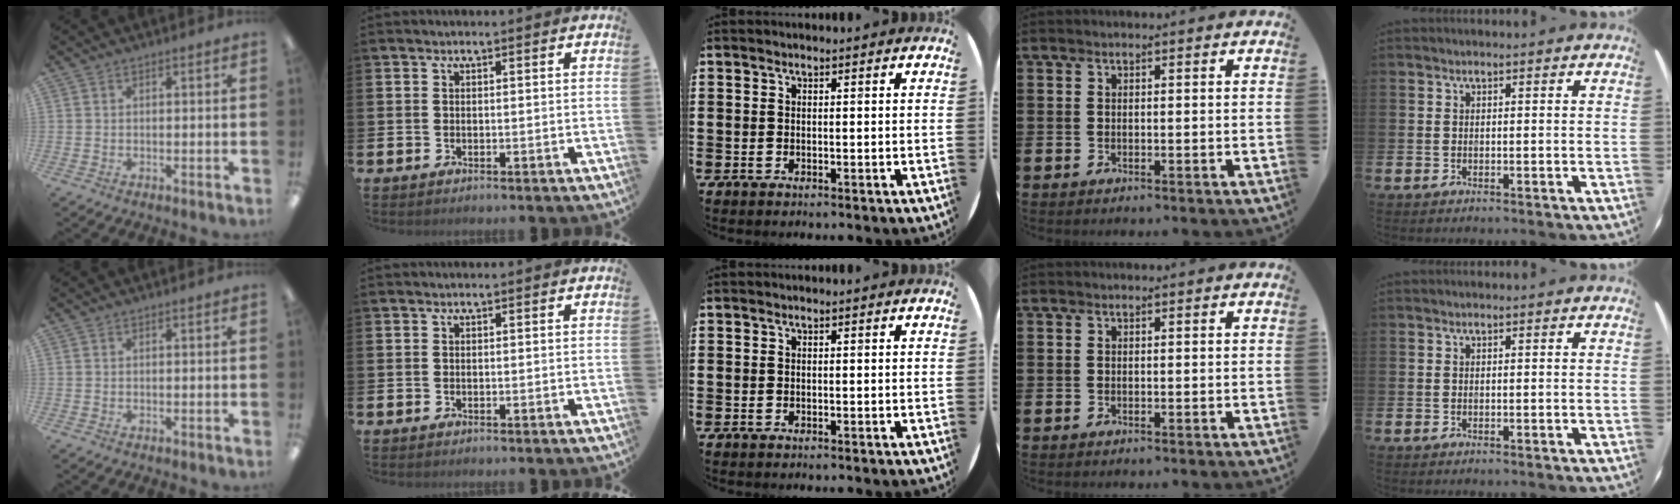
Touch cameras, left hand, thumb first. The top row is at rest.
{}